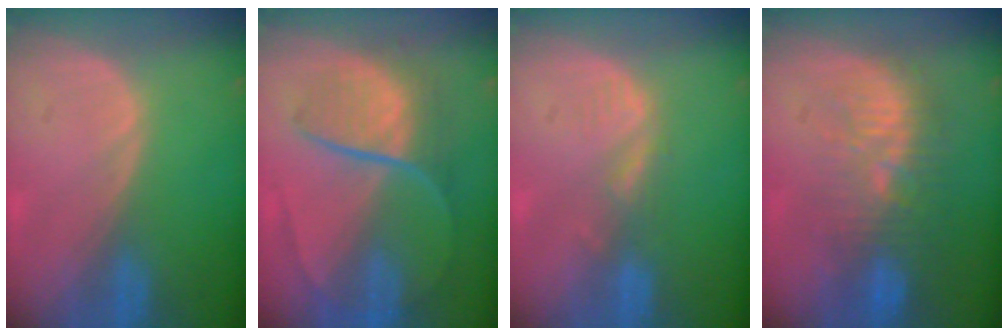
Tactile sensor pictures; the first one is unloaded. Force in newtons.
{"total": 8.8, "press": 7.6, "slide": 4.5}
{"total": 2.0, "press": 2.0, "slide": 0.3}
{"total": 9.7, "press": 9.1, "slide": 3.4}